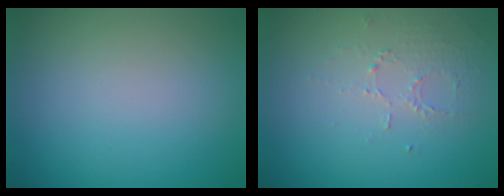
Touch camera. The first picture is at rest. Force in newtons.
{"total": 1.4, "press": 0.8, "slide": 1.2}